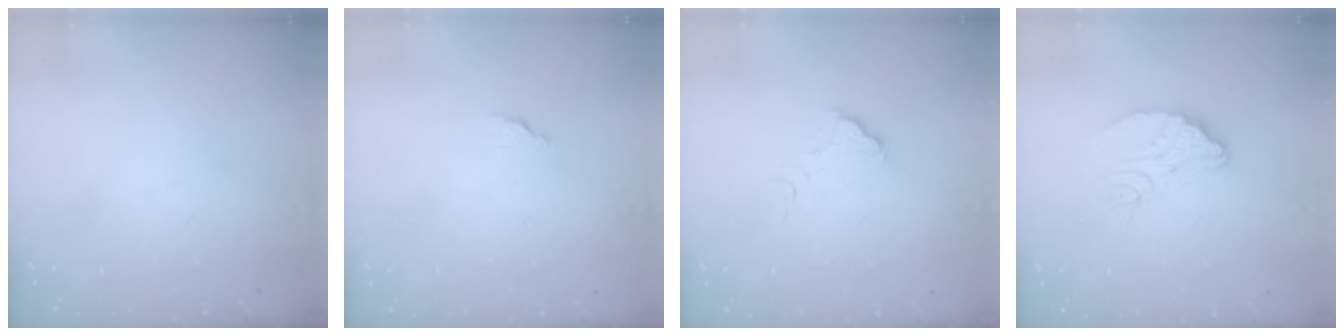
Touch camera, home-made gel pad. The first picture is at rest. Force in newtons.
{"total": 1.7, "press": 1.7, "slide": 0.1}
{"total": 2.9, "press": 2.9, "slide": 0.1}
{"total": 9.4, "press": 9.4, "slide": 0.7}